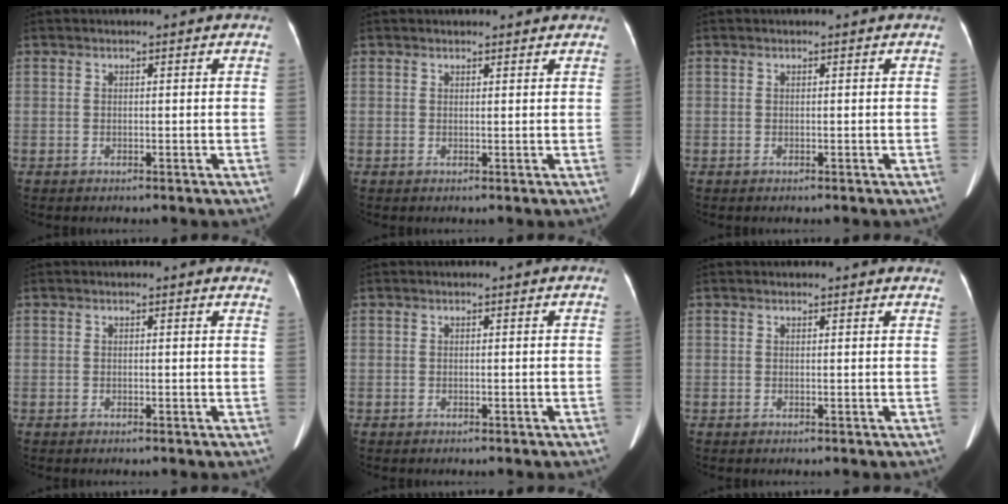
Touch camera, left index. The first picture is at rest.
{"total": 3.2, "force": [3.0, 0.8, 0.9], "torque": [-0.008, 0.004, 0.031]}
{"total": 0.0}
{"total": 3.4, "force": [3.2, 0.6, 0.8], "torque": [-0.003, -0.013, 0.015]}
{"total": 0.0}
{"total": 4.5, "force": [4.3, 0.7, 1.1], "torque": [-0.006, -0.002, 0.033]}